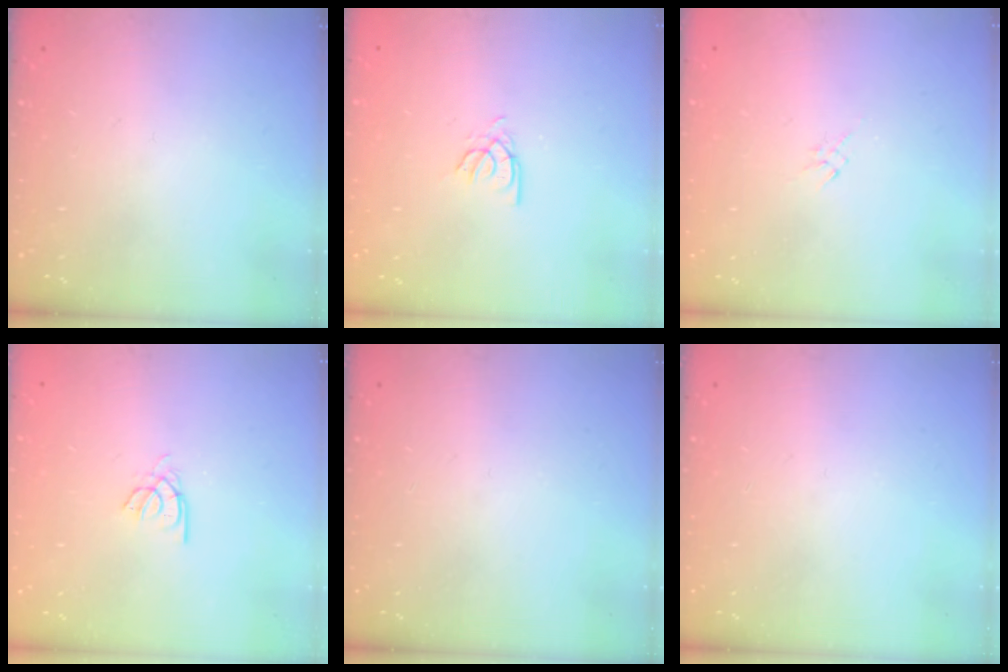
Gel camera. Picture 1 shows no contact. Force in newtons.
{"total": 2.7, "press": 2.7, "slide": 0.2}
{"total": 3.1, "press": 3.0, "slide": 0.7}
{"total": 2.2, "press": 2.1, "slide": 0.4}
{"total": 0.0}
{"total": 0.0}